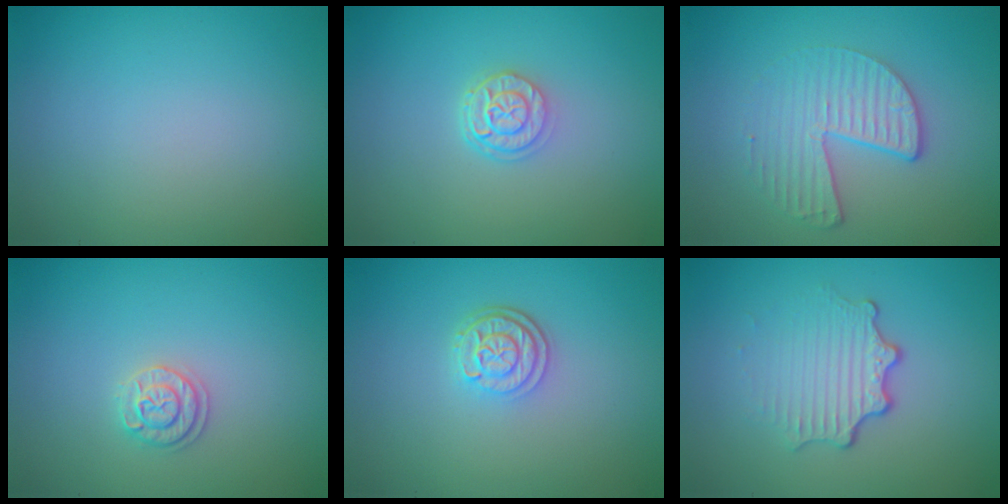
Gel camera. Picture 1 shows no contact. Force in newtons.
{"total": 2.7, "press": 2.1, "slide": 1.7}
{"total": 3.6, "press": 2.7, "slide": 2.4}
{"total": 1.7, "press": 1.7, "slide": 0.3}
{"total": 2.9, "press": 2.4, "slide": 1.7}
{"total": 3.4, "press": 2.6, "slide": 2.3}